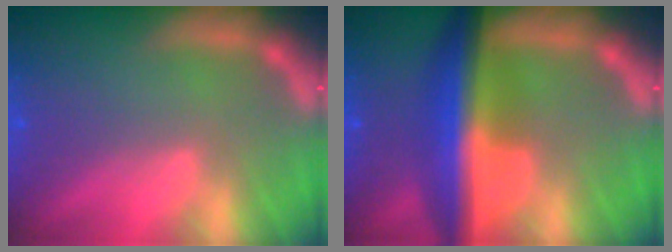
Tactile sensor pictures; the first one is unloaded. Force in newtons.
{"total": 9.5}